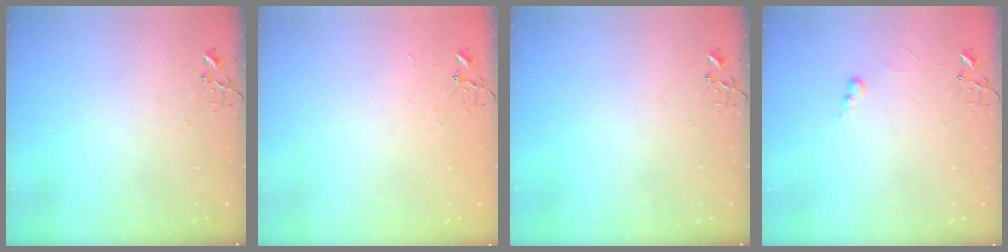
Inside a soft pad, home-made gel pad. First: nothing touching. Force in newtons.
{"total": 1.8, "press": 1.8, "slide": 0.2}
{"total": 0.0}
{"total": 5.6, "press": 5.6, "slide": 0.7}